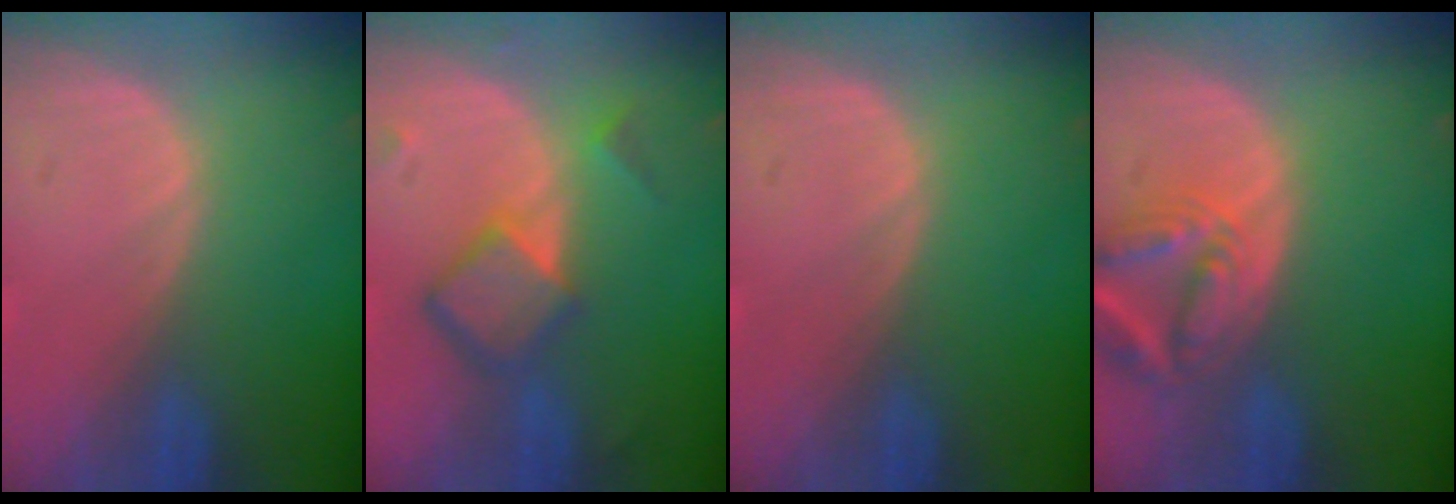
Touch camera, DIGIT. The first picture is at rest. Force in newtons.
{"total": 6.6, "press": 5.7, "slide": 3.3}
{"total": 0.0}
{"total": 7.2, "press": 6.5, "slide": 3.0}